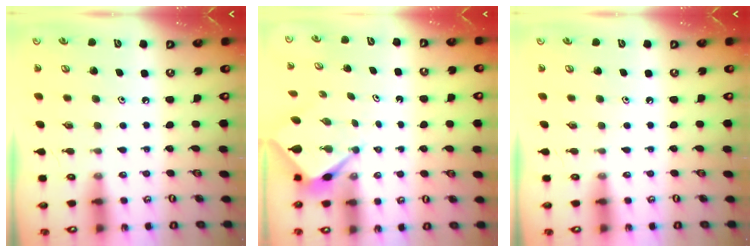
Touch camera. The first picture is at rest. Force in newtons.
{"total": 2.7, "press": 2.7, "slide": 0.1}
{"total": 0.0}